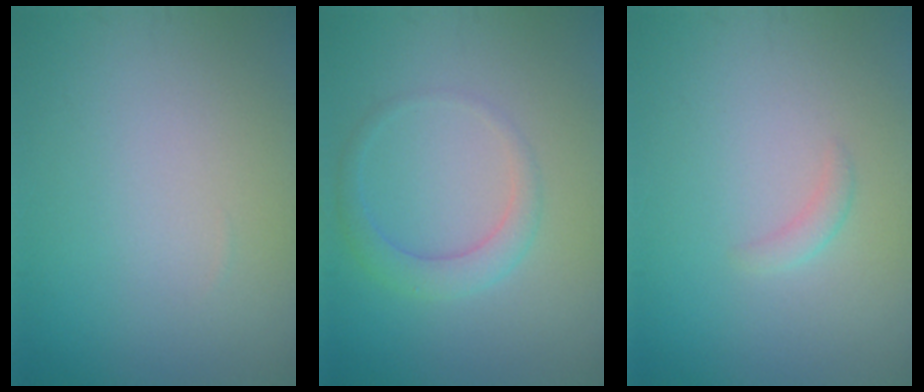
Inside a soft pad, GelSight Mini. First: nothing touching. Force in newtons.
{"total": 2.4, "press": 2.4, "slide": 0.1}
{"total": 1.0, "press": 1.0, "slide": 0.0}